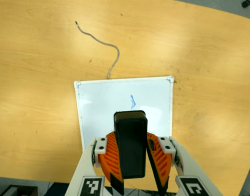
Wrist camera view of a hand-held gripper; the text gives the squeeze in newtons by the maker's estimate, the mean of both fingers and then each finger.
{"total": 9.7, "left": 9.9, "right": 9.4}